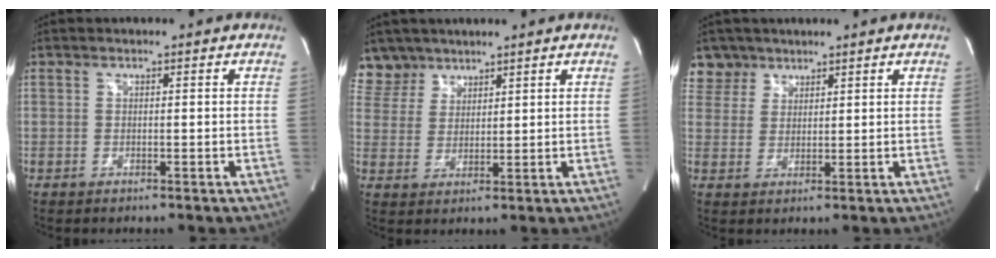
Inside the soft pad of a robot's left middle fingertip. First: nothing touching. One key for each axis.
{"total": 5.6, "fx": 4.7, "fy": 2.9, "fz": -0.4, "tx": 0.011, "ty": 0.005, "tz": 0.101}
{"total": 4.7, "fx": 3.6, "fy": 2.9, "fz": -0.6, "tx": 0.019, "ty": 0.004, "tz": 0.072}